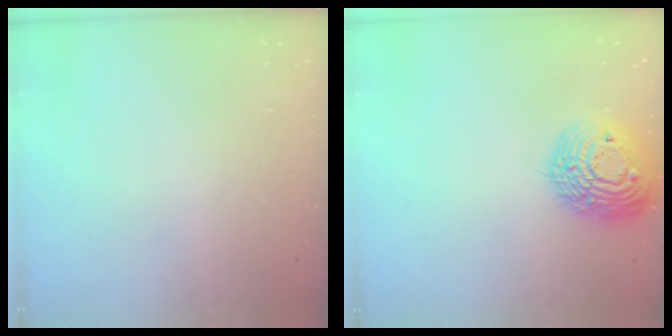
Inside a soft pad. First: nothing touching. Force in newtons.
{"total": 17.2, "press": 17.2, "slide": 1.5}